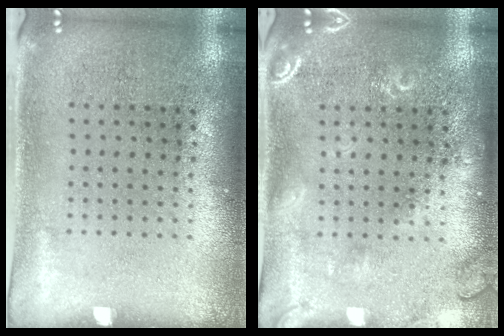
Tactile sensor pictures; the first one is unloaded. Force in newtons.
{"total": 2.5, "press": 2.4, "slide": 0.5}